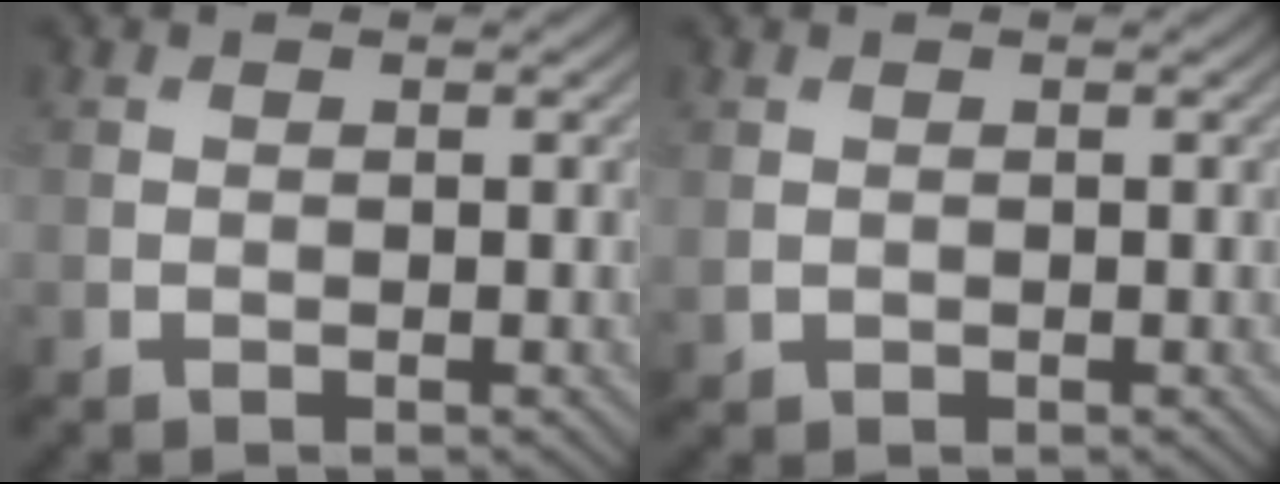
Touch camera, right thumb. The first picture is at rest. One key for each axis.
{"total": 0.7, "fx": 0.3, "fy": 0.6, "fz": 0.3, "tx": -0.010, "ty": -0.003, "tz": 0.010}